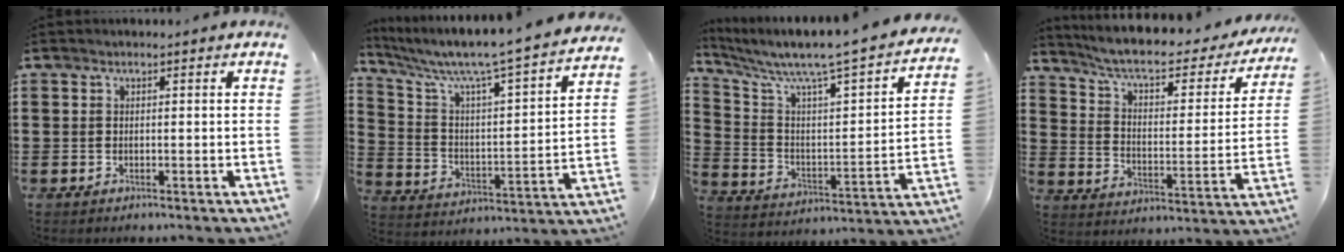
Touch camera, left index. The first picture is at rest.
{"total": 6.3, "force": [5.5, 0.2, 3.1], "torque": [-0.088, -0.053, 0.084]}
{"total": 5.6, "force": [4.7, 0.4, 3.1], "torque": [-0.086, -0.051, 0.068]}
{"total": 6.8, "force": [5.4, 1.4, 3.8], "torque": [-0.097, -0.034, 0.089]}